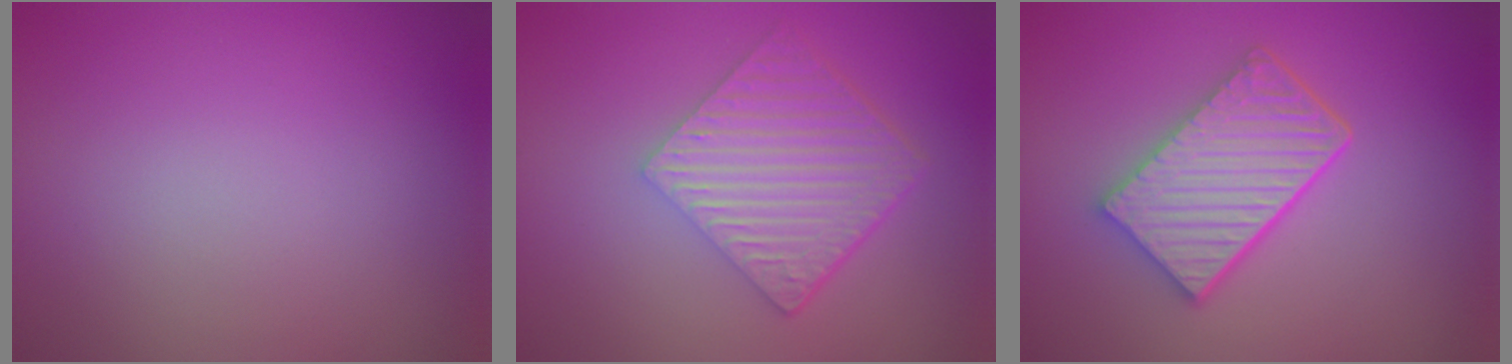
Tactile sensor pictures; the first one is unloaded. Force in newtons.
{"total": 6.0, "press": 4.1, "slide": 4.4}
{"total": 5.5, "press": 4.2, "slide": 3.6}